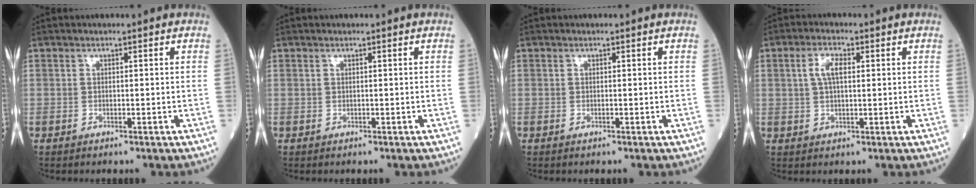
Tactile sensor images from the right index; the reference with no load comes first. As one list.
[{"total": 0.0}, {"total": 0.0}, {"total": 4.0, "force": [1.1, 1.6, 3.5], "torque": [-0.073, 0.010, 0.022]}]